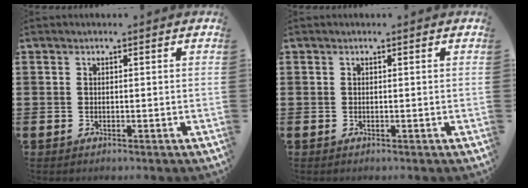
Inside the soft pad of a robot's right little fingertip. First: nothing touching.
{"total": 0.0}